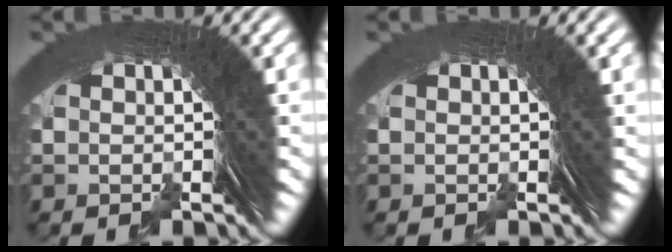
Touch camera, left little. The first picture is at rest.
{"total": 0.5, "force": [0.2, -0.2, 0.5], "torque": [-0.005, 0.002, 0.002]}